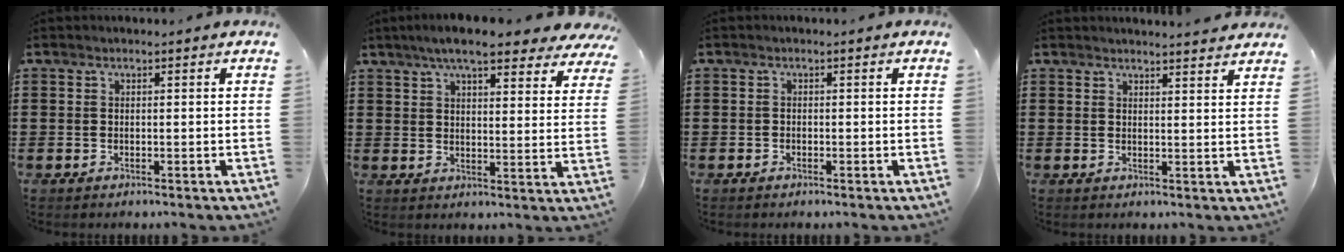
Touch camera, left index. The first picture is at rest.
{"total": 8.0, "force": [6.7, 1.0, 4.2], "torque": [-0.085, -0.019, 0.117]}
{"total": 0.6, "force": [-0.5, 0.3, 0.1], "torque": [-0.004, 0.001, -0.010]}
{"total": 2.4, "force": [2.4, -0.3, 0.3], "torque": [-0.012, -0.006, 0.046]}